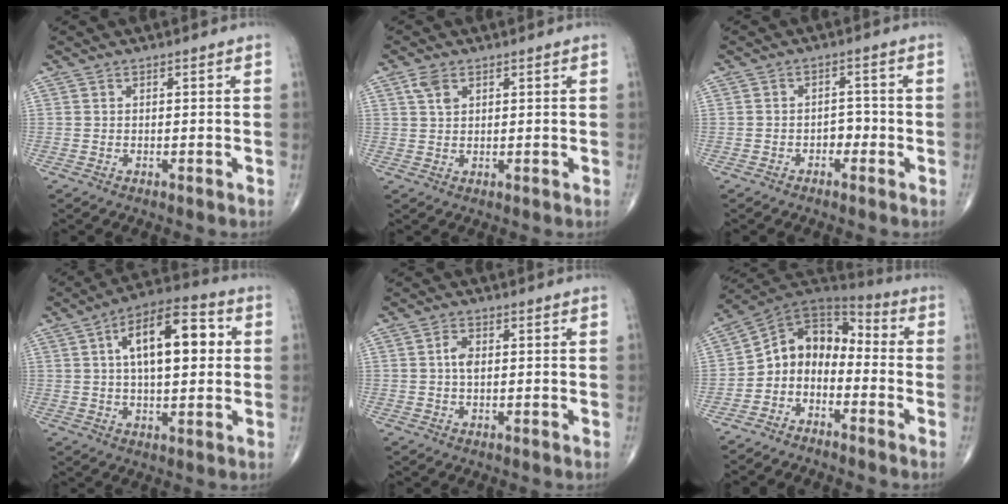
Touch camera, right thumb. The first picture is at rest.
{"total": 3.1, "force": [1.5, 1.8, 2.0], "torque": [-0.037, 0.002, 0.034]}
{"total": 2.7, "force": [-1.1, 1.9, 1.5], "torque": [-0.007, 0.012, -0.022]}
{"total": 15.6, "force": [3.2, 7.1, 13.5], "torque": [-0.198, 0.019, 0.044]}
{"total": 2.7, "force": [0.3, 1.5, 2.2], "torque": [-0.044, 0.004, 0.002]}
{"total": 10.1, "force": [-3.5, 7.5, 5.9], "torque": [-0.071, 0.086, -0.082]}